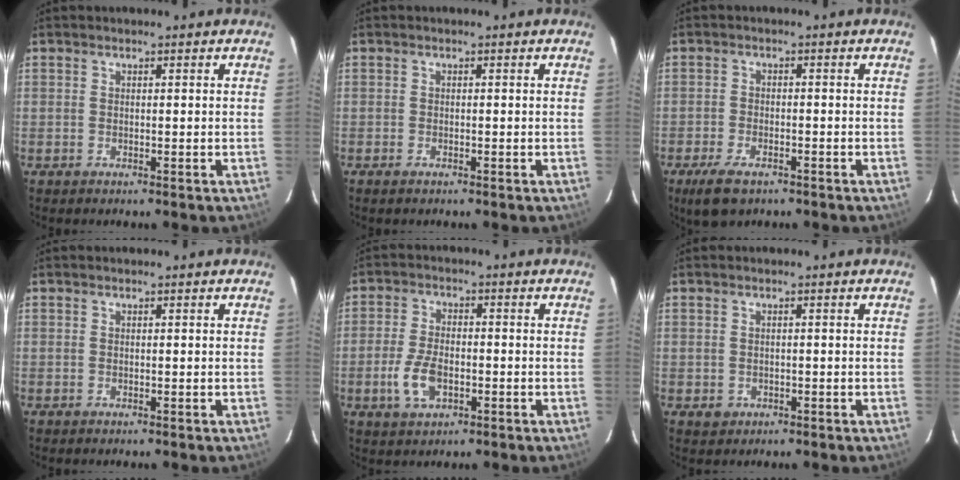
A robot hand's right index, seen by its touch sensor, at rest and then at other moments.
{"total": 0.9, "force": [-0.7, 0.3, 0.4], "torque": [-0.007, -0.003, -0.015]}
{"total": 6.3, "force": [-4.3, 2.8, 3.7], "torque": [-0.094, -0.013, -0.074]}
{"total": 0.0}
{"total": 7.3, "force": [-2.4, 4.0, 5.6], "torque": [-0.125, -0.001, -0.042]}
{"total": 1.9, "force": [-0.6, 1.7, 0.4], "torque": [-0.006, 0.000, -0.005]}